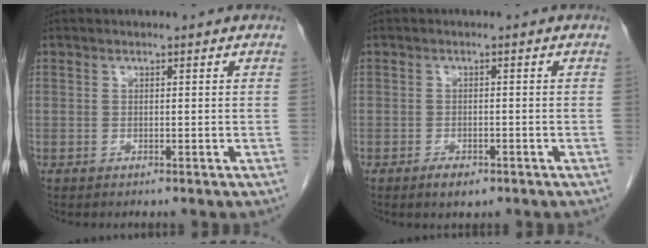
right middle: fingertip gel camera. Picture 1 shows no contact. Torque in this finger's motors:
{"motor_torque": [0.46, -0.26, 0.01, 0.03]}